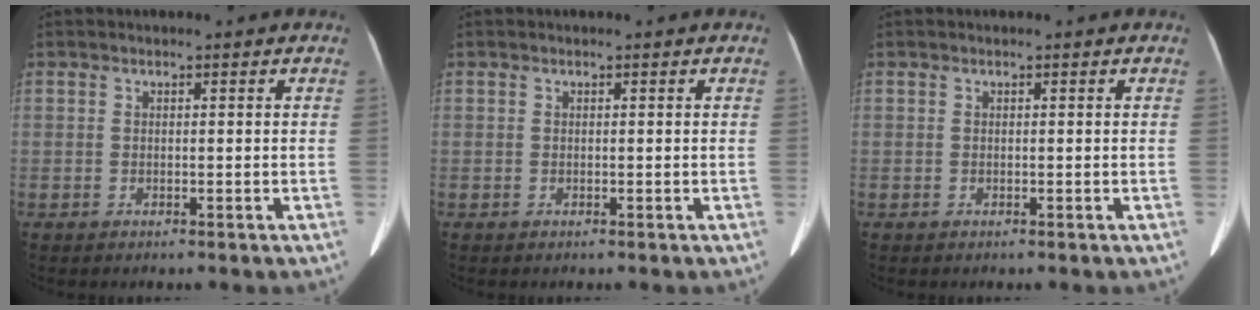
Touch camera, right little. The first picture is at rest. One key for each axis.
{"total": 0.0}
{"total": 0.0}